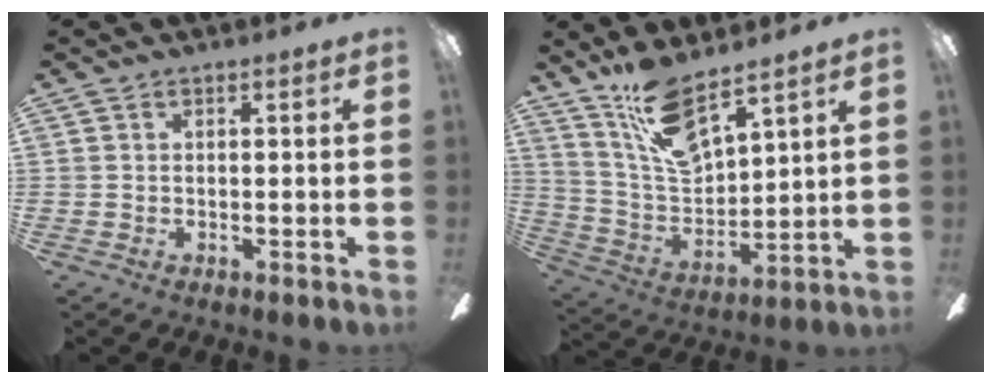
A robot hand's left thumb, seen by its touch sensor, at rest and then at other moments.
{"total": 13.7, "force": [10.8, 4.7, 7.1], "torque": [-0.155, -0.058, 0.200]}